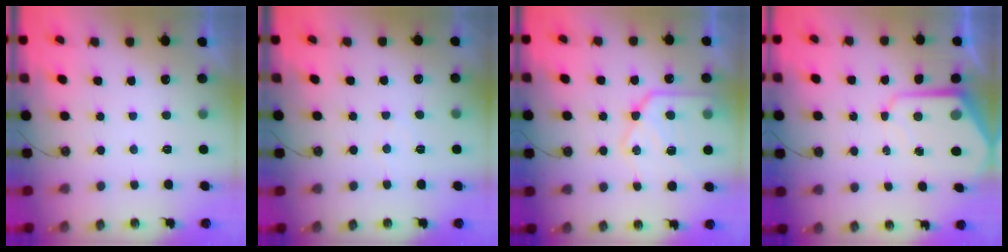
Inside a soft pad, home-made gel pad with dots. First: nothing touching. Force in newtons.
{"total": 3.6, "press": 3.5, "slide": 0.5}
{"total": 18.0, "press": 17.9, "slide": 1.9}
{"total": 8.0, "press": 8.0, "slide": 0.6}